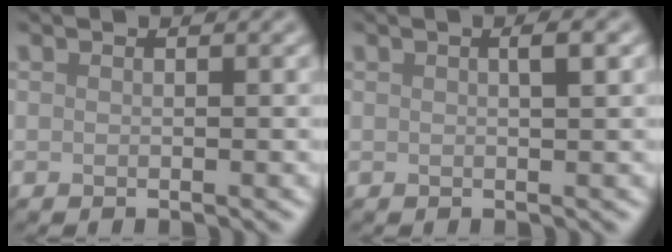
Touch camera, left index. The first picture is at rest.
{"total": 1.4, "force": [0.5, 0.2, 1.3], "torque": [-0.021, 0.005, 0.007]}